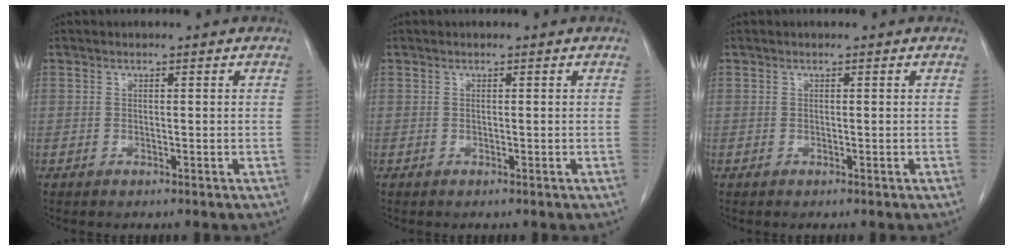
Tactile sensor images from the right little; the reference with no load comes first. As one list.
[{"total": 0.0}, {"total": 0.0}]